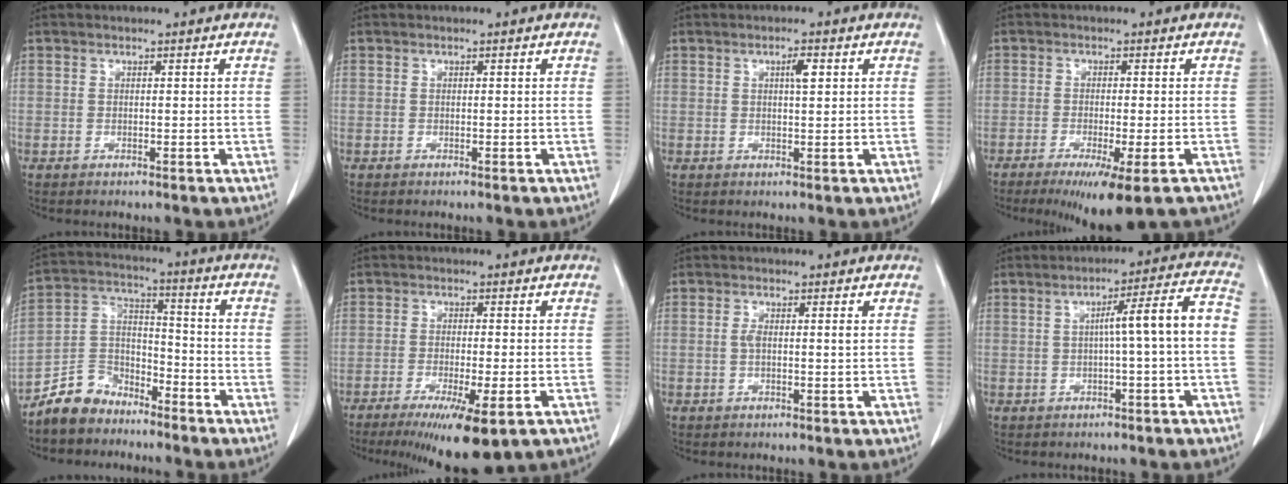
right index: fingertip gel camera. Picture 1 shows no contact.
{"total": 0.0}
{"total": 2.1, "force": [0.8, 0.4, 2.0], "torque": [-0.035, 0.001, 0.012]}
{"total": 10.6, "force": [-7.7, 1.2, 7.2], "torque": [-0.090, -0.022, -0.112]}
{"total": 8.5, "force": [-6.9, 4.8, 1.4], "torque": [-0.026, 0.029, -0.132]}
{"total": 11.1, "force": [-7.0, 1.4, 8.5], "torque": [-0.124, -0.027, -0.101]}
{"total": 1.9, "force": [0.2, 0.3, 1.9], "torque": [-0.040, 0.001, 0.002]}
{"total": 8.0, "force": [-0.6, -0.7, 8.0], "torque": [-0.112, 0.022, -0.008]}